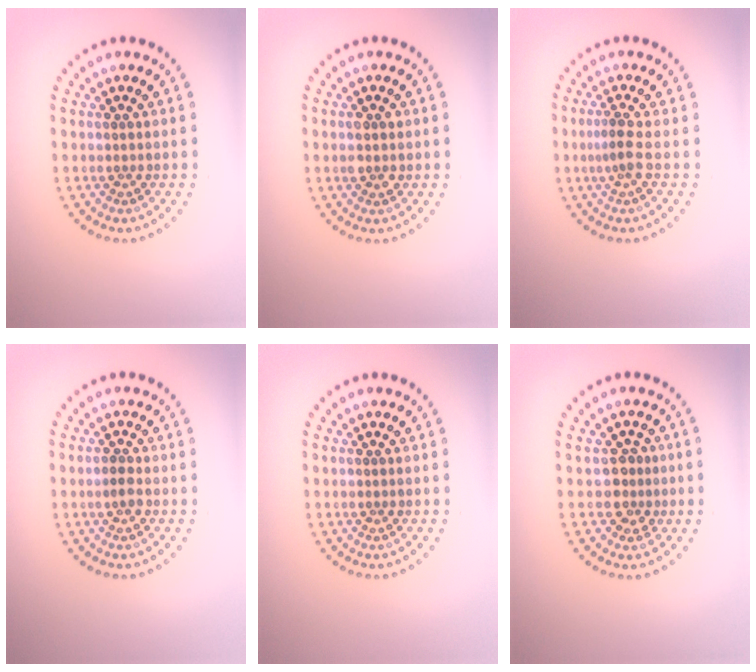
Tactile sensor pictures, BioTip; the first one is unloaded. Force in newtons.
{"total": 1.5, "press": 1.5, "slide": 0.1}
{"total": 1.8, "press": 1.3, "slide": 1.2}
{"total": 1.2, "press": 1.2, "slide": 0.3}
{"total": 0.0}
{"total": 2.1, "press": 1.7, "slide": 1.2}